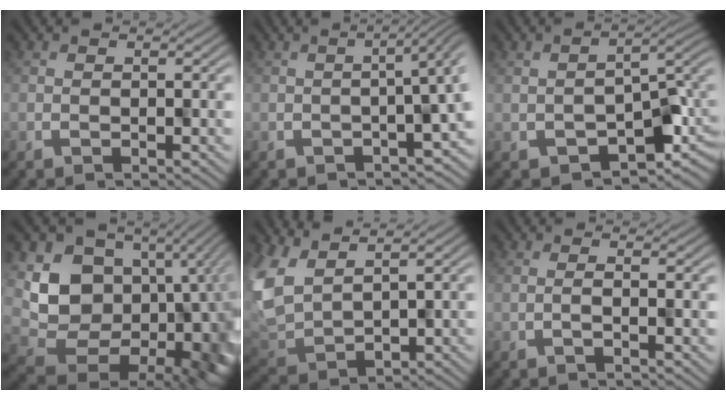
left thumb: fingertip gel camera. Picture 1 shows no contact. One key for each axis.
{"total": 5.0, "fx": -1.2, "fy": 0.7, "fz": 4.8, "tx": -0.055, "ty": 0.002, "tz": -0.012}
{"total": 4.8, "fx": -1.1, "fy": 2.6, "fz": 3.9, "tx": -0.042, "ty": -0.014, "tz": -0.016}
{"total": 13.8, "fx": 1.2, "fy": 11.4, "fz": 7.8, "tx": -0.118, "ty": -0.045, "tz": 0.042}
{"total": 9.4, "fx": 4.5, "fy": 5.8, "fz": 5.9, "tx": -0.173, "ty": -0.030, "tz": 0.101}
{"total": 1.1, "fx": 0.3, "fy": -0.1, "fz": 1.0, "tx": -0.007, "ty": 0.011, "tz": -0.010}